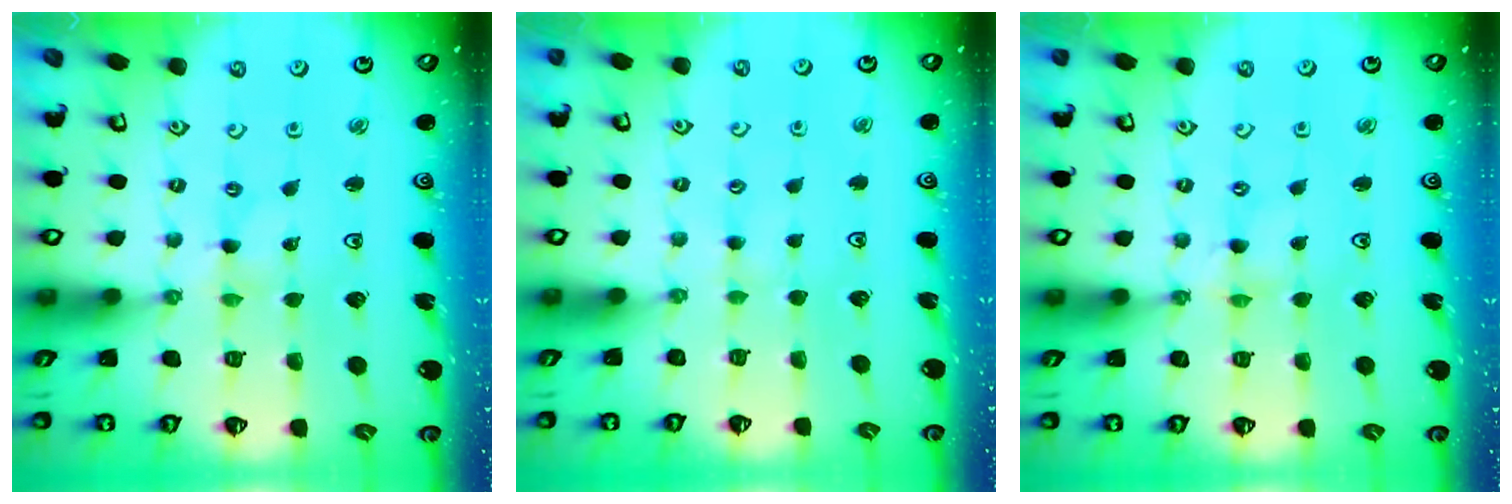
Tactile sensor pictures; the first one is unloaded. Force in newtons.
{"total": 2.0, "press": 2.0, "slide": 0.3}
{"total": 1.1, "press": 1.0, "slide": 0.1}